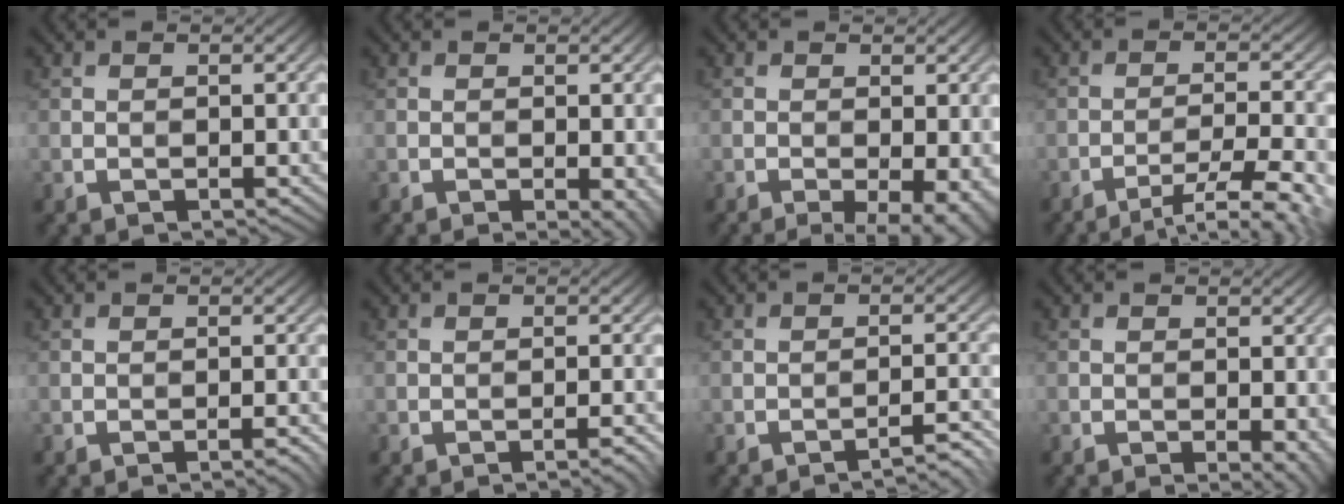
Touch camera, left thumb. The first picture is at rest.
{"total": 1.9, "force": [-0.6, 0.6, 1.7], "torque": [-0.022, -0.007, -0.005]}
{"total": 4.8, "force": [-1.9, 1.4, 4.2], "torque": [-0.061, -0.009, -0.022]}
{"total": 8.4, "force": [-5.9, 1.3, 5.8], "torque": [-0.099, 0.002, -0.082]}
{"total": 1.4, "force": [-0.8, 0.2, 1.1], "torque": [-0.012, 0.004, -0.014]}
{"total": 1.7, "force": [-1.1, 0.3, 1.3], "torque": [-0.015, 0.006, -0.018]}
{"total": 3.6, "force": [-2.9, 0.3, 2.0], "torque": [-0.029, 0.016, -0.046]}
{"total": 1.9, "force": [-0.6, 0.5, 1.7], "torque": [-0.023, -0.006, -0.006]}